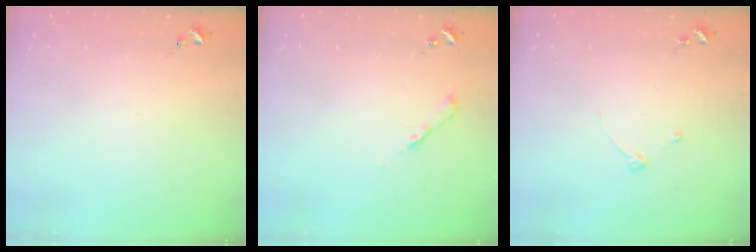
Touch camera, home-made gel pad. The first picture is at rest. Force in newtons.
{"total": 3.1, "press": 3.1, "slide": 0.2}
{"total": 3.3, "press": 3.2, "slide": 0.6}